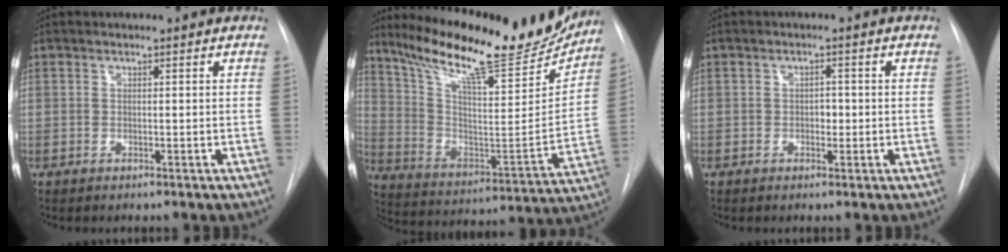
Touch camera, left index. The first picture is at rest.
{"total": 24.9, "force": [20.7, 4.6, 13.0], "torque": [-0.218, -0.038, 0.309]}
{"total": 1.8, "force": [-1.1, 1.0, 1.0], "torque": [-0.011, -0.002, -0.017]}